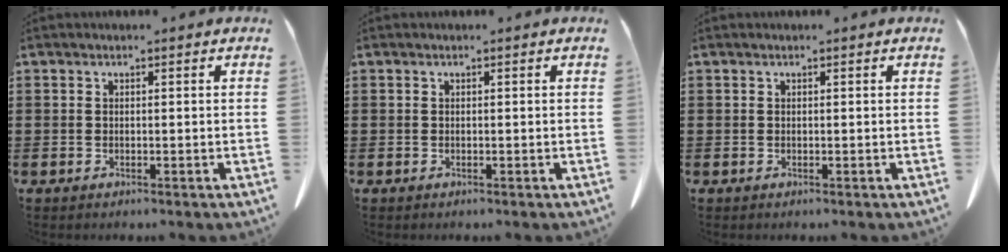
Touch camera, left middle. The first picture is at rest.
{"total": 0.0}
{"total": 0.0}